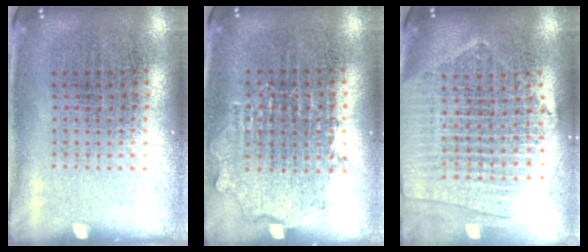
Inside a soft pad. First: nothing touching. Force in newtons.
{"total": 0.8, "press": 0.8, "slide": 0.3}
{"total": 1.9, "press": 1.8, "slide": 0.8}